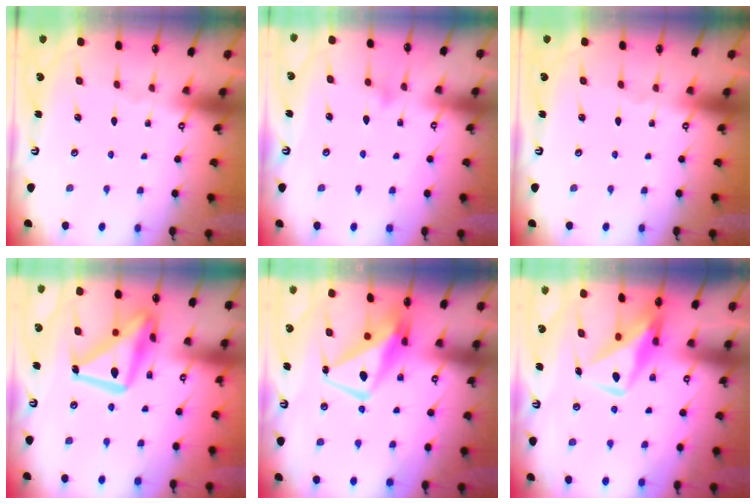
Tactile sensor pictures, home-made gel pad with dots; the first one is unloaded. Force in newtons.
{"total": 7.3, "press": 7.3, "slide": 0.4}
{"total": 0.0}
{"total": 17.7, "press": 17.6, "slide": 1.3}
{"total": 9.3, "press": 9.2, "slide": 1.5}
{"total": 11.4, "press": 11.3, "slide": 1.1}